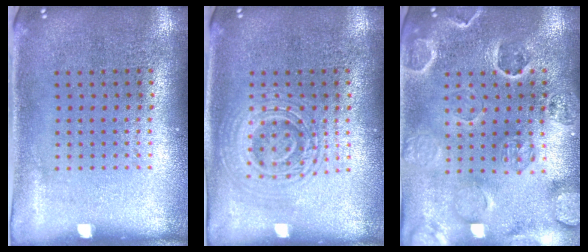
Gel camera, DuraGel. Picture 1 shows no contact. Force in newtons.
{"total": 2.9, "press": 2.8, "slide": 0.5}
{"total": 2.7, "press": 2.6, "slide": 0.8}